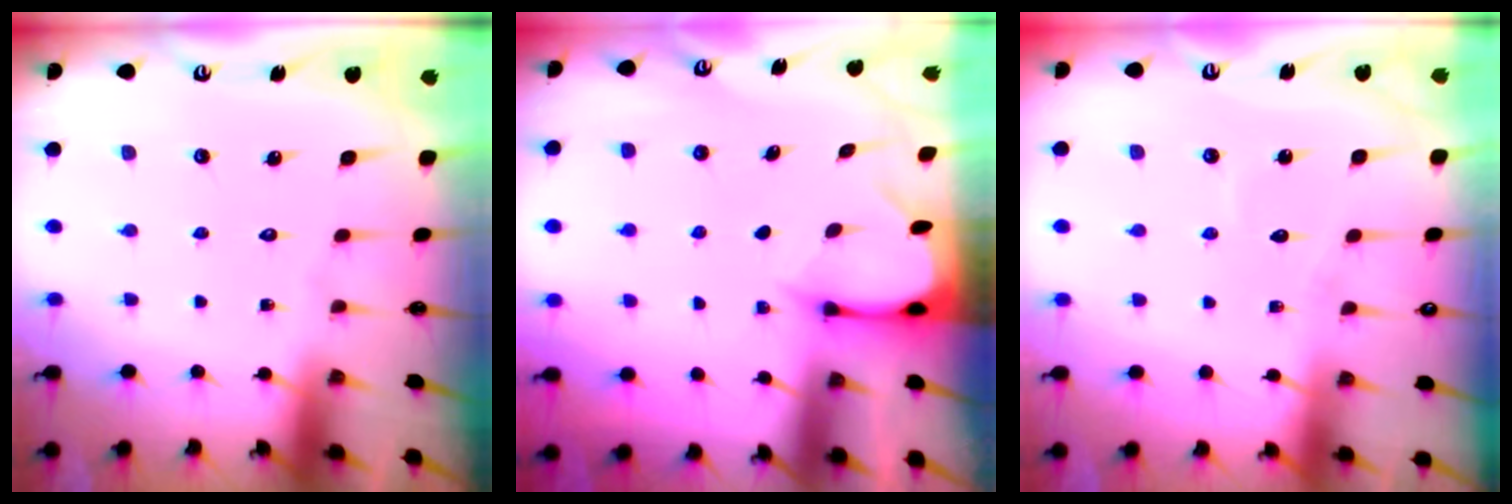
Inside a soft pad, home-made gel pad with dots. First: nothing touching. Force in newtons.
{"total": 2.4, "press": 2.4, "slide": 0.3}
{"total": 4.3, "press": 4.2, "slide": 0.5}